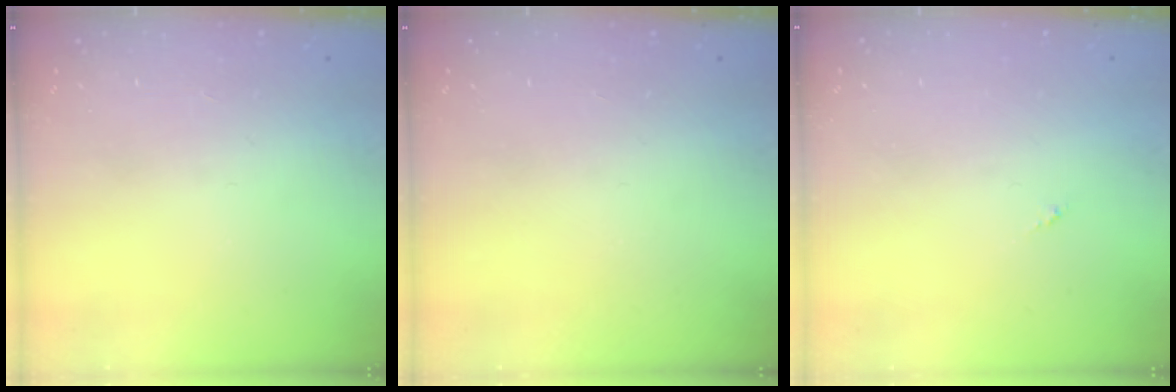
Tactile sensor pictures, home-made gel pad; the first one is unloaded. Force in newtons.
{"total": 0.0}
{"total": 0.0}